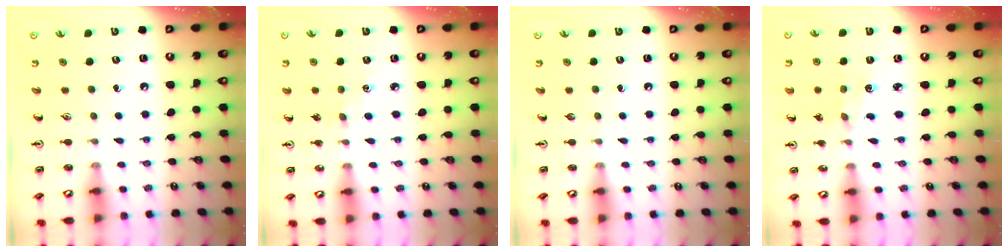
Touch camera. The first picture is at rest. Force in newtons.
{"total": 2.5, "press": 2.5, "slide": 0.2}
{"total": 0.0}
{"total": 2.7, "press": 2.7, "slide": 0.3}